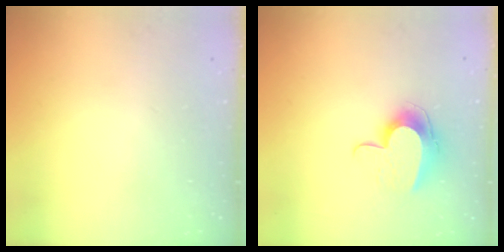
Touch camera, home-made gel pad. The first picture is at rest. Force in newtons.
{"total": 11.8, "press": 11.7, "slide": 0.7}